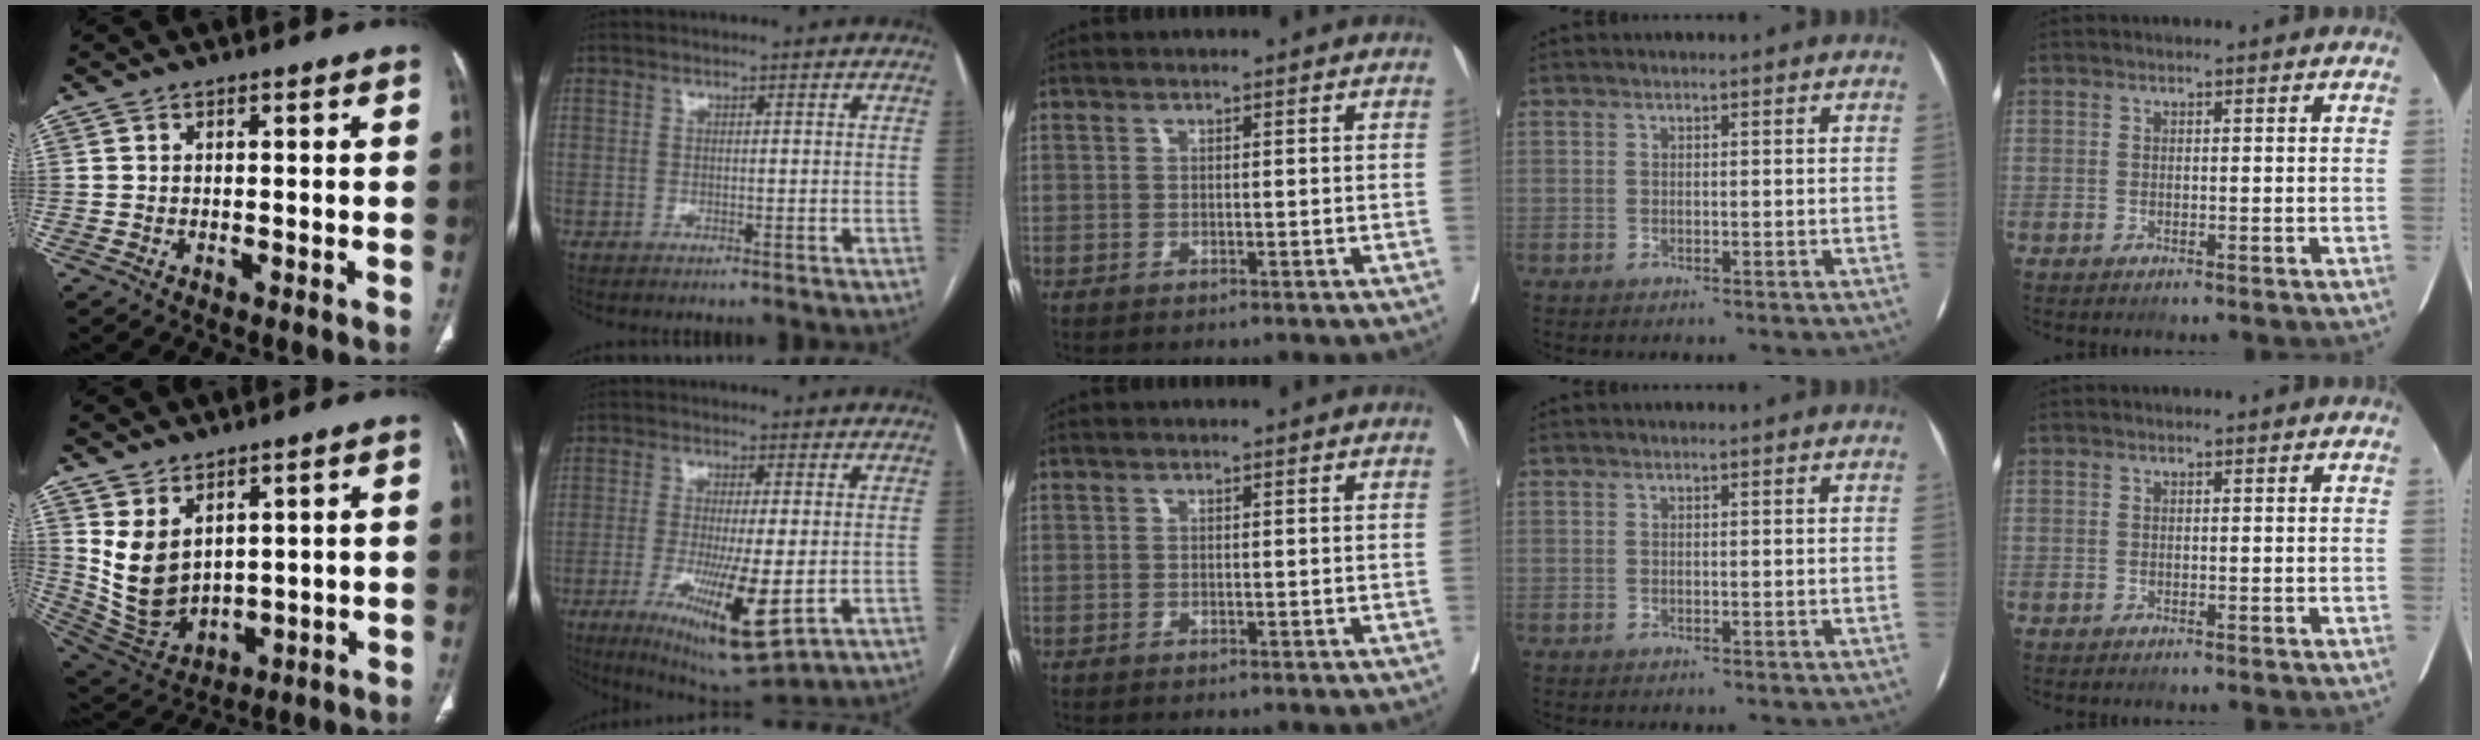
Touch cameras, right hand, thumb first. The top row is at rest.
{"thumb": {"total": 10.8, "force": [4.0, 6.9, 7.3], "torque": [-0.119, -0.025, 0.108]}, "index": {"total": 13.1, "force": [-3.6, 2.3, 12.3], "torque": [-0.217, -0.037, -0.048]}}